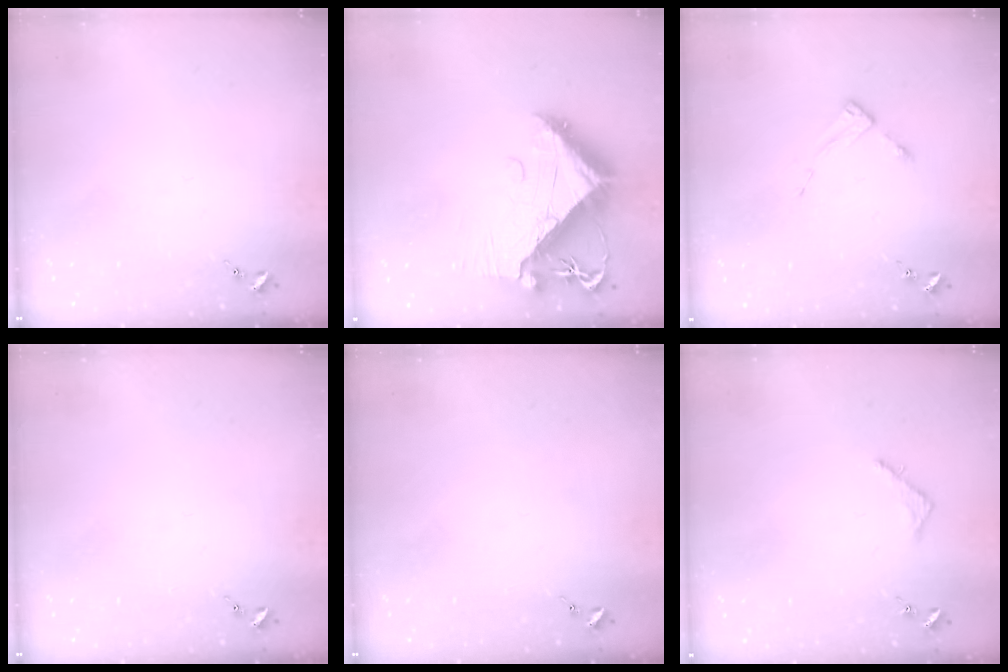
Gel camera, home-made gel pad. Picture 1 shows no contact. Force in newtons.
{"total": 13.2, "press": 13.1, "slide": 1.4}
{"total": 2.6, "press": 2.6, "slide": 0.4}
{"total": 0.0}
{"total": 0.0}
{"total": 2.5, "press": 2.5, "slide": 0.2}